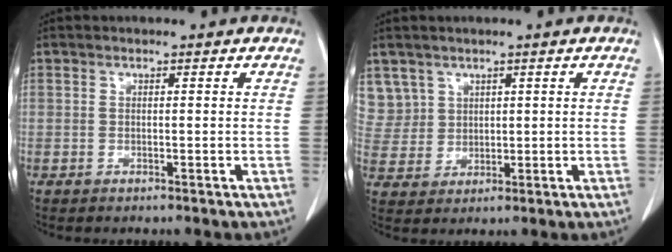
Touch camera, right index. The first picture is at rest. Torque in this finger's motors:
{"motor_torque": [-0.39, 0.34, -0.30, -0.03]}